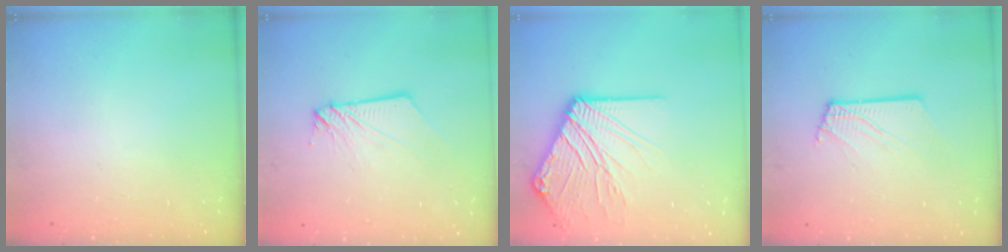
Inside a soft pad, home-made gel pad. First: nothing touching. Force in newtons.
{"total": 4.1, "press": 4.1, "slide": 0.4}
{"total": 13.7, "press": 13.6, "slide": 2.1}
{"total": 2.6, "press": 2.6, "slide": 0.3}